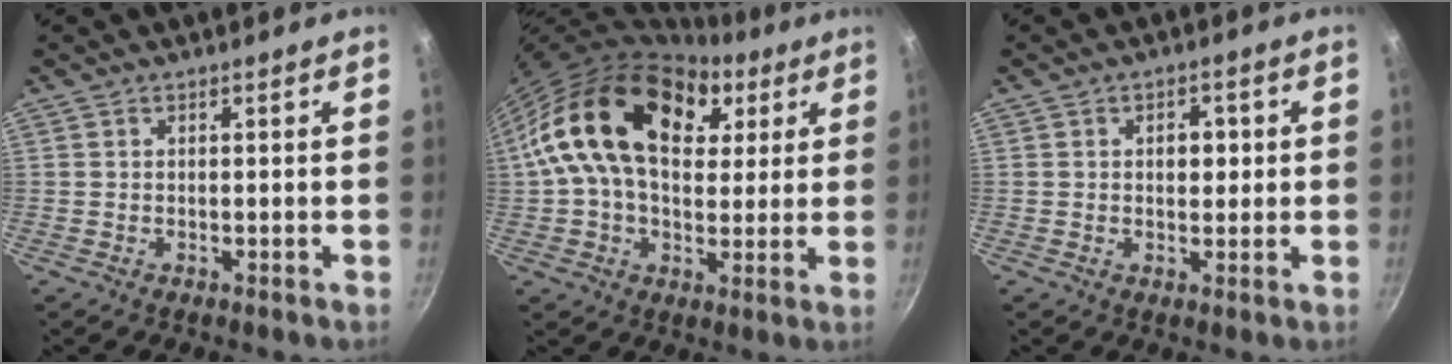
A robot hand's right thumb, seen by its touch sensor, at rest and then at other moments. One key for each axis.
{"total": 23.3, "fx": 7.1, "fy": 15.2, "fz": 16.2, "tx": -0.255, "ty": 0.011, "tz": 0.104}
{"total": 4.0, "fx": 0.6, "fy": 2.8, "fz": 2.8, "tx": -0.017, "ty": 0.002, "tz": 0.006}